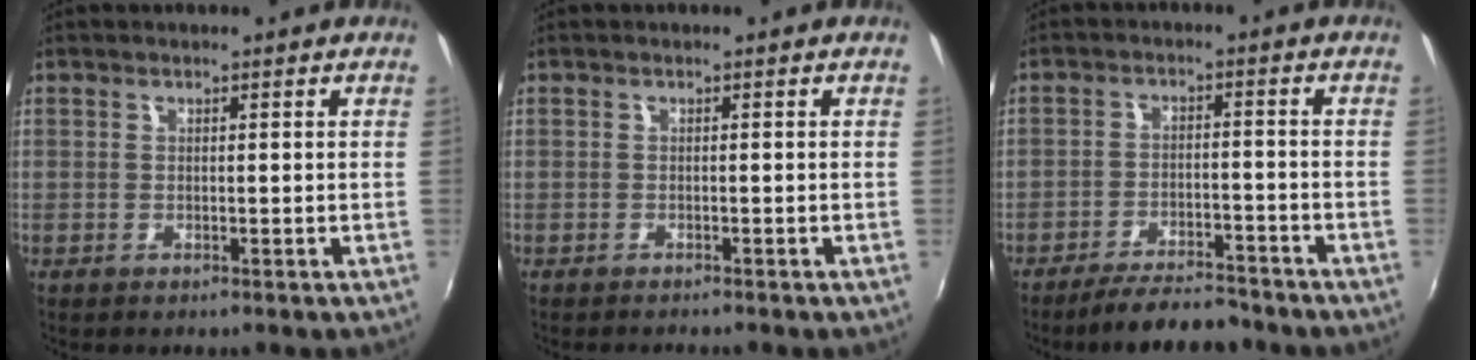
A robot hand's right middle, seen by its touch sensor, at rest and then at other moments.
{"total": 1.4, "force": [-1.4, 0.1, 0.4], "torque": [-0.008, -0.011, -0.023]}
{"total": 9.2, "force": [-8.1, 2.1, 3.8], "torque": [-0.091, 0.003, -0.119]}